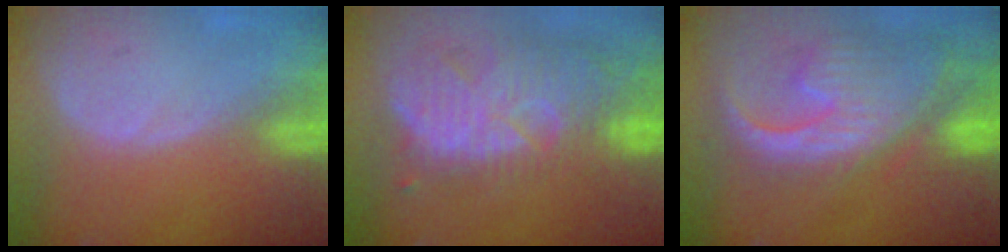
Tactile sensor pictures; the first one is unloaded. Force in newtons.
{"total": 12.1, "press": 11.0, "slide": 5.1}
{"total": 13.2, "press": 11.4, "slide": 6.7}